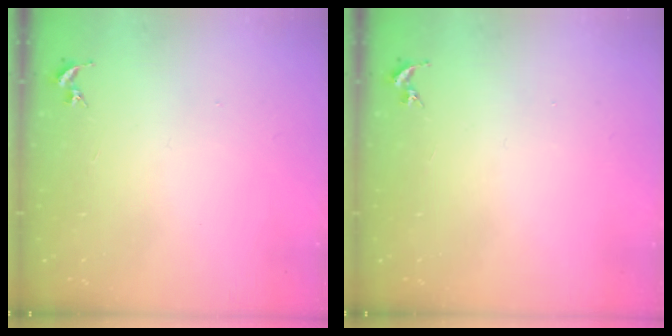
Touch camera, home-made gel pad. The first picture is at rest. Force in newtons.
{"total": 0.0}